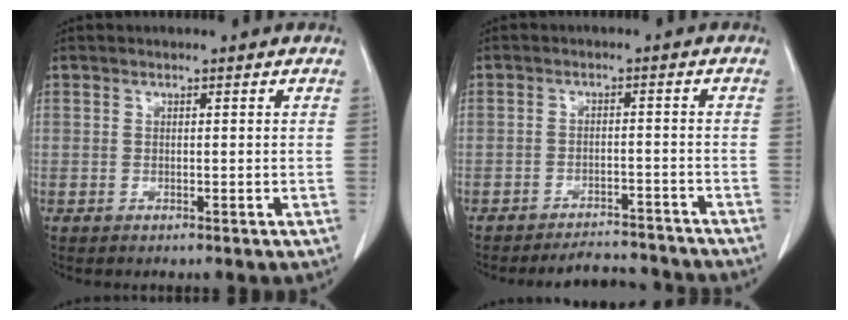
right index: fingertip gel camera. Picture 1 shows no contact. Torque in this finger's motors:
{"motor_torque": [0.01, -0.09, 0.06, 0.01]}